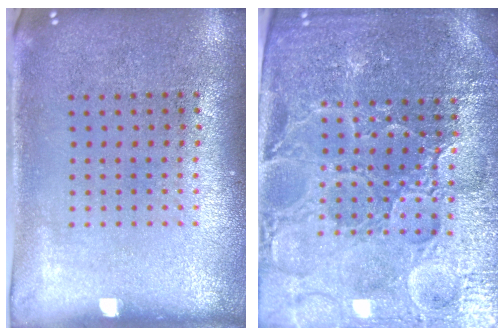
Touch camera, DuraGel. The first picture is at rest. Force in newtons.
{"total": 5.2, "press": 4.8, "slide": 1.9}